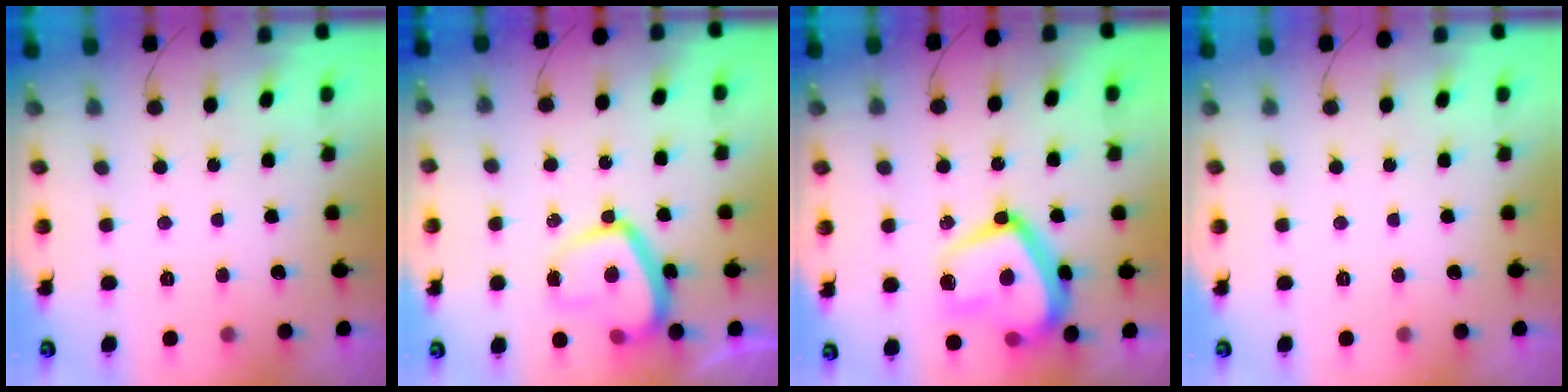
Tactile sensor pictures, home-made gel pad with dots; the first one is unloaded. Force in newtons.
{"total": 12.3, "press": 12.3, "slide": 1.2}
{"total": 18.2, "press": 18.1, "slide": 1.6}
{"total": 0.0}